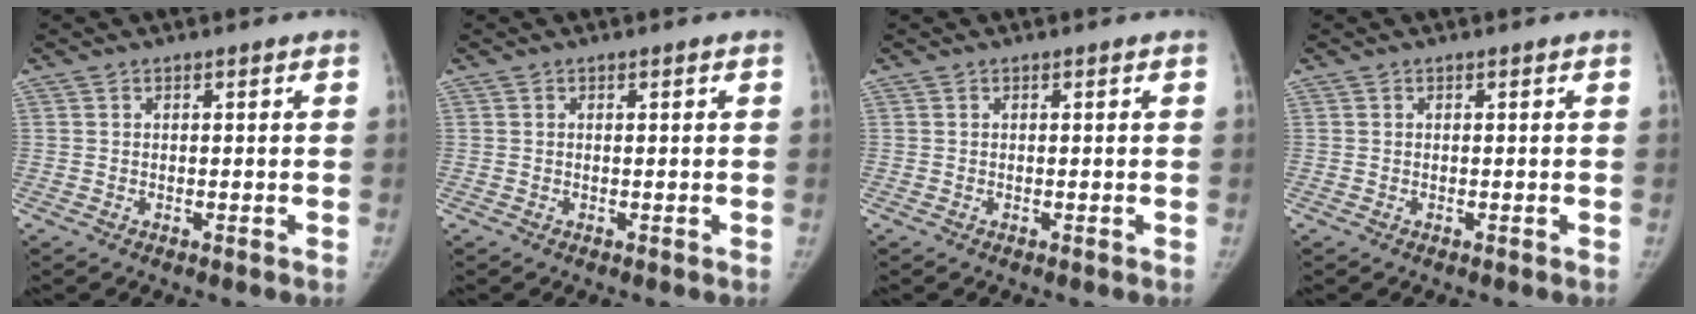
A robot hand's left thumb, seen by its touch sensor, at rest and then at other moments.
{"total": 0.0}
{"total": 0.0}
{"total": 0.0}